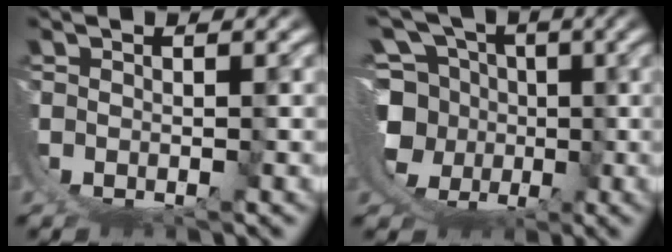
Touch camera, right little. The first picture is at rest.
{"total": 11.5, "force": [0.0, 8.9, 7.3], "torque": [-0.125, -0.038, 0.006]}